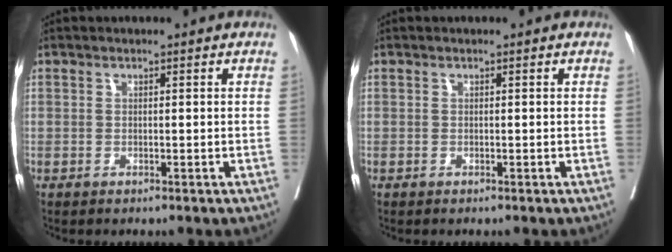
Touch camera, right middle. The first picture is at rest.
{"total": 0.0}